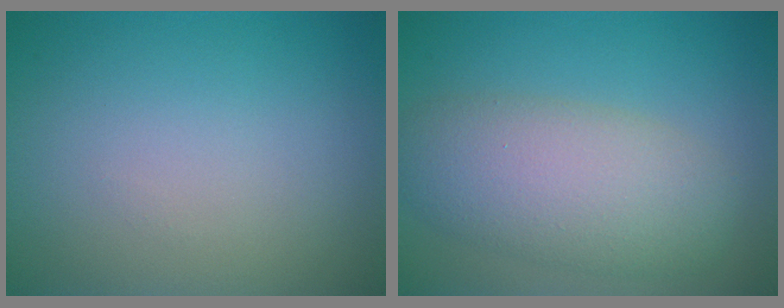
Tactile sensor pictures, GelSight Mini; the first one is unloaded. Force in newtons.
{"total": 6.4, "press": 6.4, "slide": 0.3}